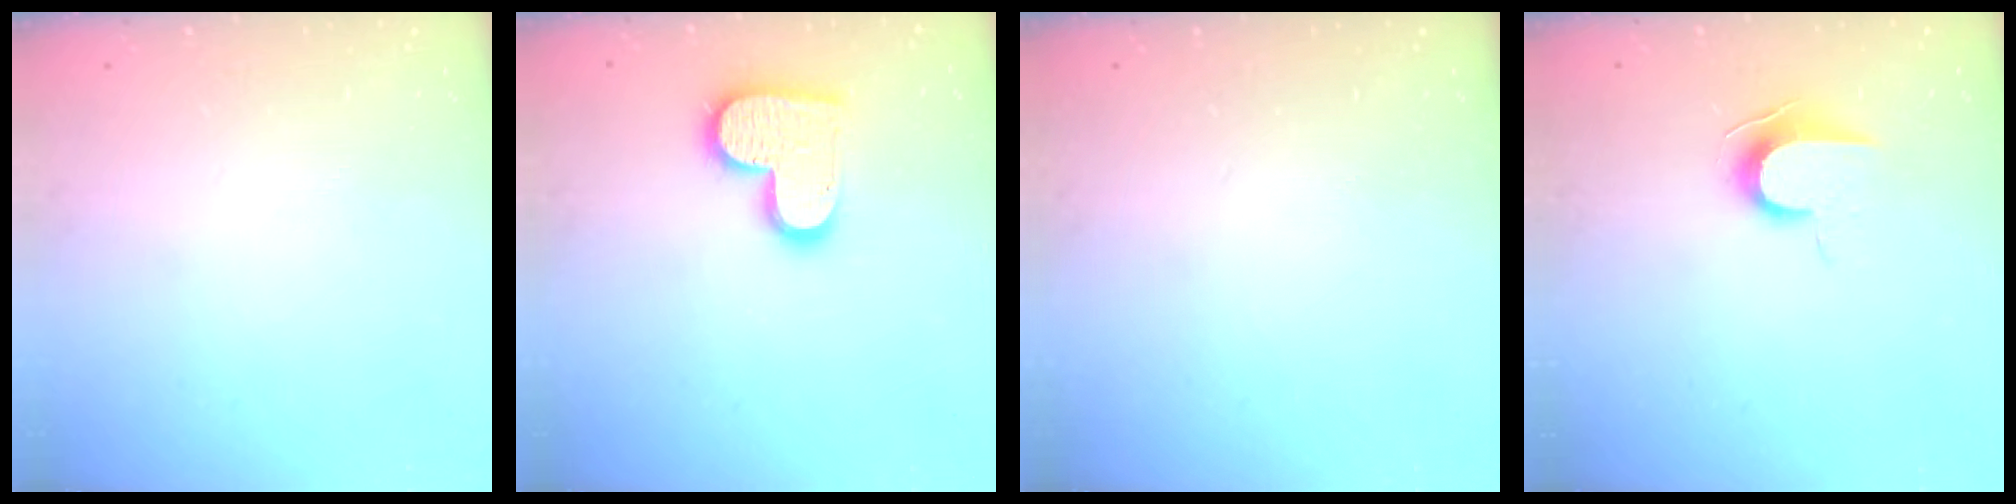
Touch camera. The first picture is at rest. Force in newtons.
{"total": 13.8, "press": 13.7, "slide": 1.1}
{"total": 0.0}
{"total": 7.8, "press": 7.8, "slide": 0.7}